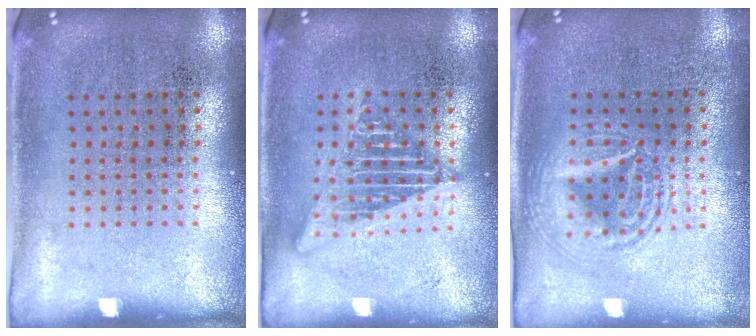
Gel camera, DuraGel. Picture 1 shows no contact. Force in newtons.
{"total": 2.2, "press": 2.2, "slide": 0.2}
{"total": 1.8, "press": 1.8, "slide": 0.2}